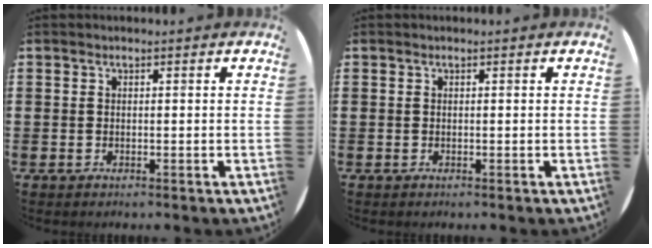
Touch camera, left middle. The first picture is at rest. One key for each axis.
{"total": 0.0}